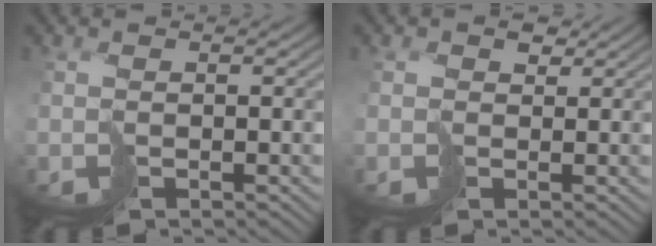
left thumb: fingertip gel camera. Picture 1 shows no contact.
{"total": 2.0, "force": [1.2, 1.5, 0.6], "torque": [-0.010, 0.004, 0.021]}